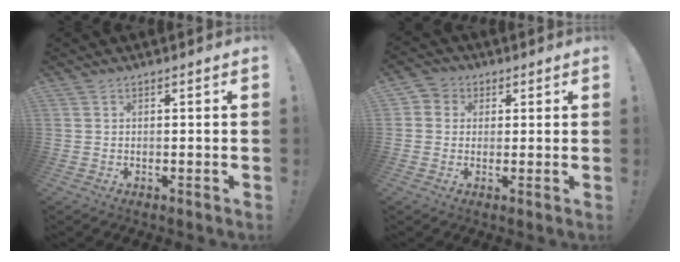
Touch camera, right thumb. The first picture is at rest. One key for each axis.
{"total": 3.9, "fx": 0.2, "fy": 3.7, "fz": 1.2, "tx": -0.018, "ty": 0.003, "tz": 0.004}